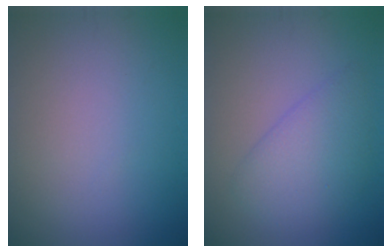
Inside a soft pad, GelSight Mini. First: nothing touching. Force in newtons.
{"total": 3.6, "press": 3.6, "slide": 0.3}